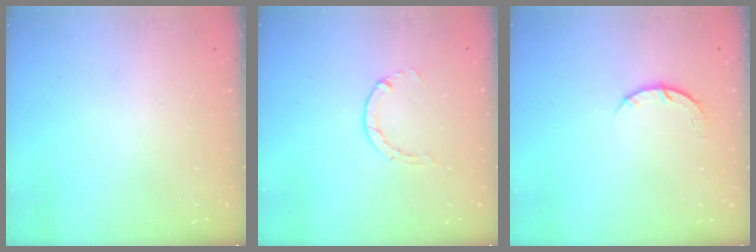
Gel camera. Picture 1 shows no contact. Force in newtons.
{"total": 0.6, "press": 0.6, "slide": 0.2}
{"total": 5.2, "press": 5.1, "slide": 0.7}